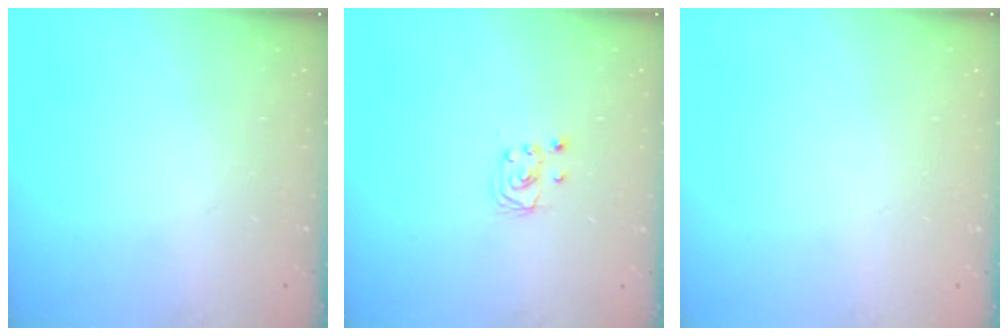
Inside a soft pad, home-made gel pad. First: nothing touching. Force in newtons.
{"total": 2.3, "press": 2.2, "slide": 0.3}
{"total": 0.0}